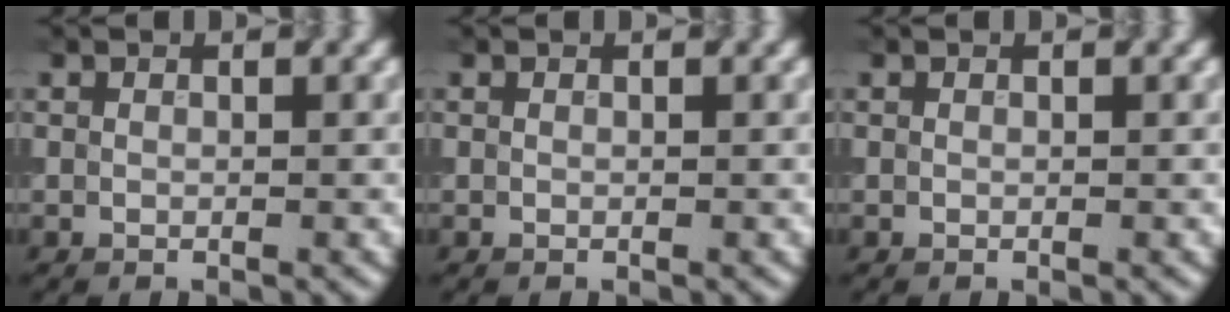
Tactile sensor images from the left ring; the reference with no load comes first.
{"total": 0.0}
{"total": 0.0}